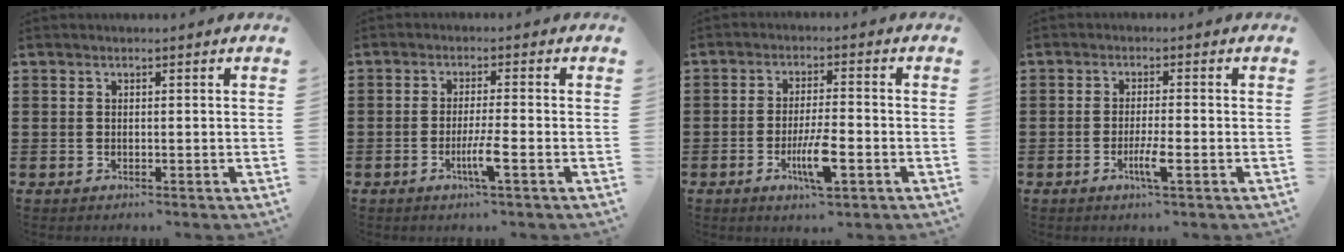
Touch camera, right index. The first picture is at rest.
{"total": 4.2, "force": [-1.8, -0.1, 3.8], "torque": [-0.070, -0.012, -0.033]}
{"total": 6.6, "force": [-2.6, 1.4, 5.9], "torque": [-0.120, -0.012, -0.049]}
{"total": 3.7, "force": [-1.6, 0.2, 3.3], "torque": [-0.063, -0.007, -0.030]}